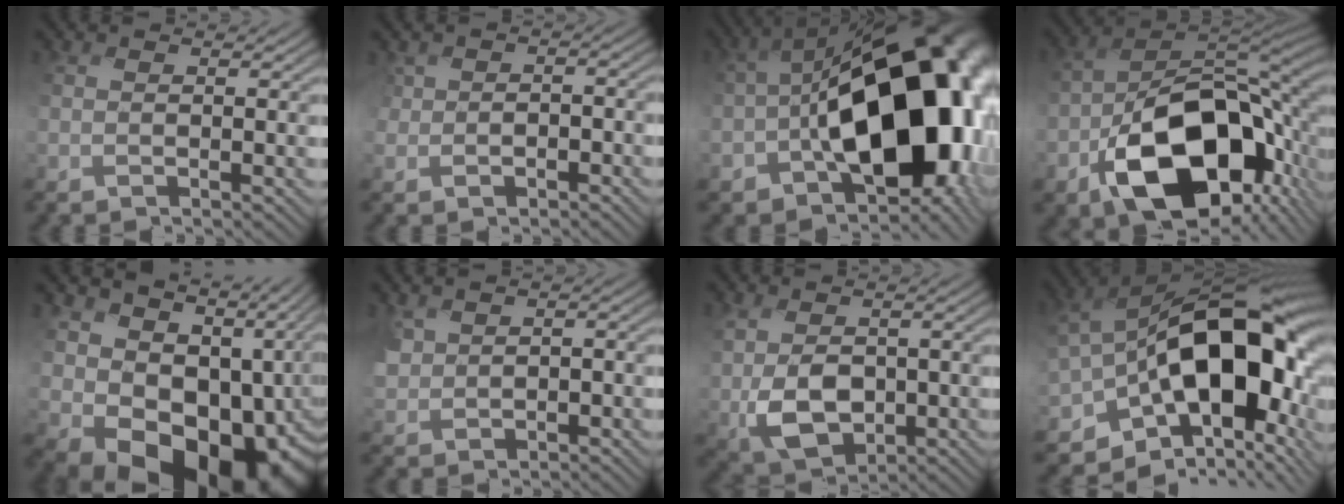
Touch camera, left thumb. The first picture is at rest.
{"total": 4.4, "force": [-0.7, 3.7, 2.3], "torque": [-0.054, -0.005, -0.009]}
{"total": 21.8, "force": [-2.9, 14.1, 16.3], "torque": [-0.258, -0.052, -0.016]}
{"total": 18.7, "force": [-6.8, 12.0, 12.7], "torque": [-0.195, -0.046, -0.110]}
{"total": 18.6, "force": [-1.0, 13.9, 12.3], "torque": [-0.198, -0.064, 0.047]}
{"total": 3.9, "force": [0.3, 3.1, 2.2], "torque": [-0.058, -0.005, 0.006]}
{"total": 8.6, "force": [-1.4, 5.9, 6.1], "torque": [-0.136, -0.026, -0.018]}
{"total": 19.3, "force": [-1.7, 12.3, 14.9], "torque": [-0.224, -0.035, -0.009]}